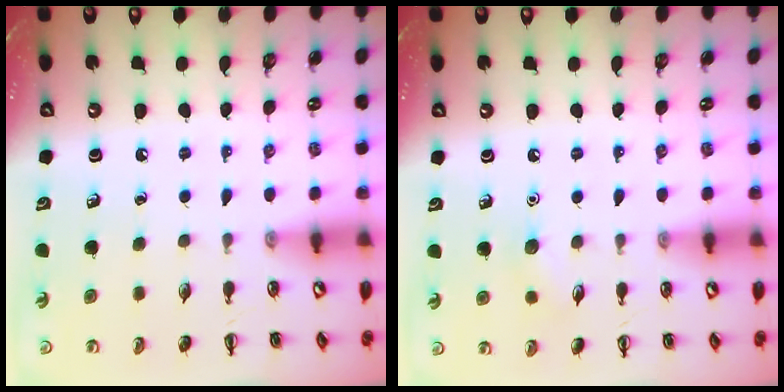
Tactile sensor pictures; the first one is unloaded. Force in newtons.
{"total": 5.3, "press": 5.0, "slide": 1.6}